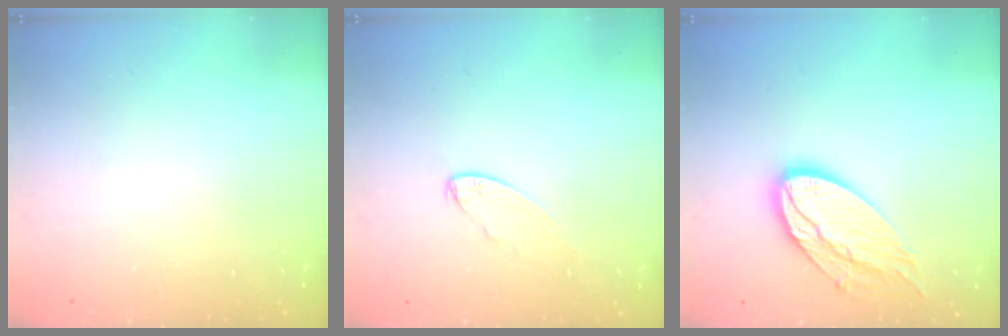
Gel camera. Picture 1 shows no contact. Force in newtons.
{"total": 4.8, "press": 4.8, "slide": 0.3}
{"total": 15.1, "press": 15.1, "slide": 1.3}